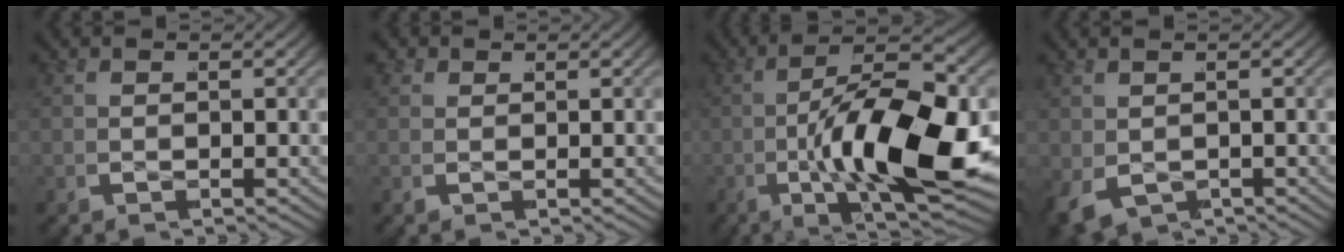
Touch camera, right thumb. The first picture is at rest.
{"total": 1.3, "force": [1.0, 0.8, 0.2], "torque": [-0.004, -0.005, 0.017]}
{"total": 15.9, "force": [-2.9, 6.4, 14.2], "torque": [-0.258, -0.037, -0.028]}
{"total": 2.7, "force": [-1.2, 2.2, 0.9], "torque": [-0.031, -0.014, -0.009]}